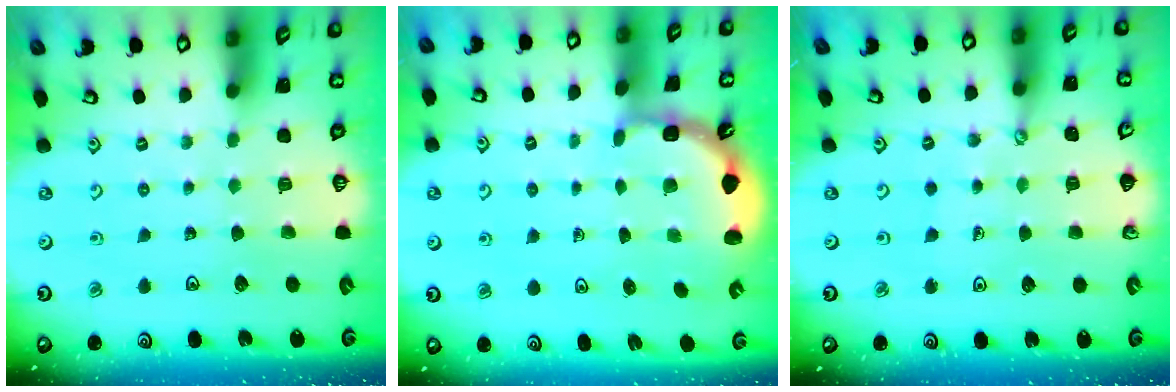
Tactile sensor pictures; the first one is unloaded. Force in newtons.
{"total": 2.1, "press": 1.9, "slide": 0.9}
{"total": 0.6, "press": 0.6, "slide": 0.1}